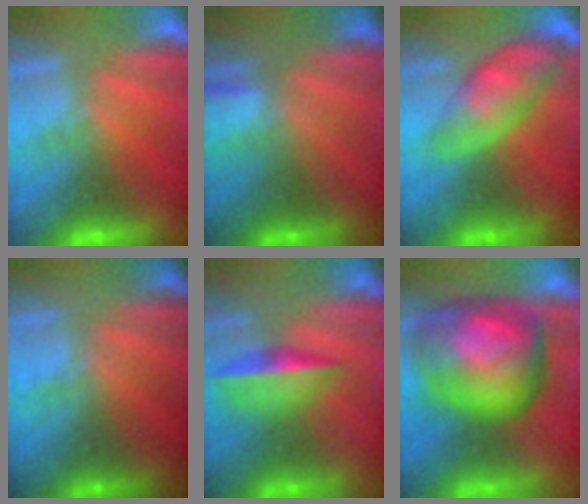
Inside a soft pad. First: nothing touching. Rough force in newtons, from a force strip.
{"total": 1.3}
{"total": 4.9}
{"total": 1.8}
{"total": 1.7}
{"total": 7.3}